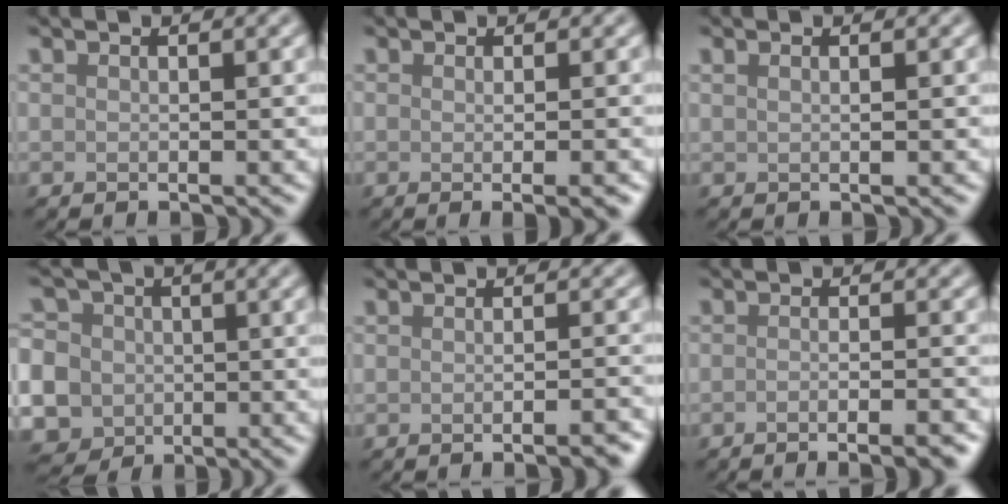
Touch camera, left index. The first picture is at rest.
{"total": 2.8, "force": [-0.4, 0.8, 2.7], "torque": [-0.019, 0.001, -0.005]}
{"total": 1.3, "force": [0.5, 0.5, 1.1], "torque": [-0.010, -0.006, 0.004]}
{"total": 14.3, "force": [-4.0, 13.0, 4.4], "torque": [-0.126, -0.018, -0.100]}
{"total": 3.0, "force": [-1.5, 0.8, 2.5], "torque": [-0.016, 0.005, -0.024]}
{"total": 5.2, "force": [-3.1, 1.6, 3.9], "torque": [-0.031, 0.000, -0.037]}